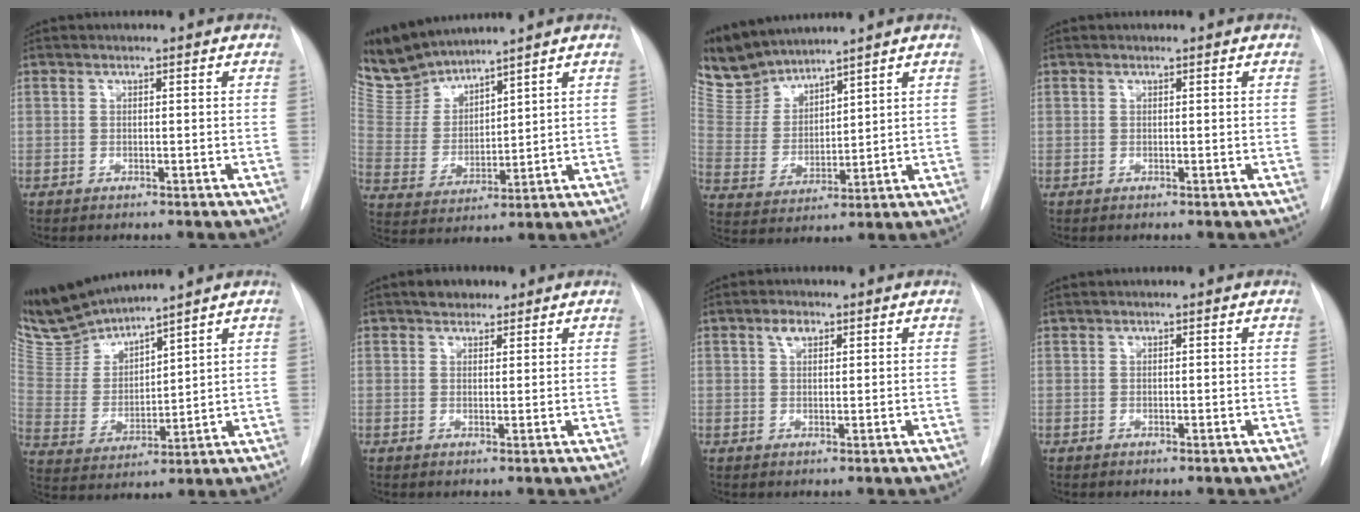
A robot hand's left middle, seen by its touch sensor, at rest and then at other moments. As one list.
[{"total": 9.2, "force": [9.0, 1.1, 1.5], "torque": [-0.052, 0.004, 0.203]}, {"total": 8.7, "force": [8.4, 1.6, 1.1], "torque": [-0.041, 0.004, 0.191]}, {"total": 0.0}, {"total": 9.9, "force": [9.8, 0.0, 1.4], "torque": [-0.052, -0.005, 0.217]}, {"total": 3.0, "force": [2.2, 1.7, 1.0], "torque": [-0.016, 0.008, 0.033]}, {"total": 2.0, "force": [1.2, 1.1, 1.3], "torque": [-0.027, 0.007, 0.022]}, {"total": 0.0}]